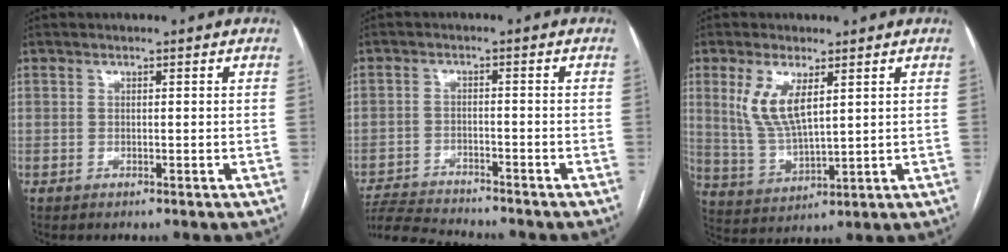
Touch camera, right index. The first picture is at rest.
{"total": 8.5, "force": [-8.3, 0.1, 1.9], "torque": [-0.034, -0.008, -0.142]}
{"total": 8.0, "force": [3.2, 2.6, 6.8], "torque": [-0.152, -0.004, 0.073]}